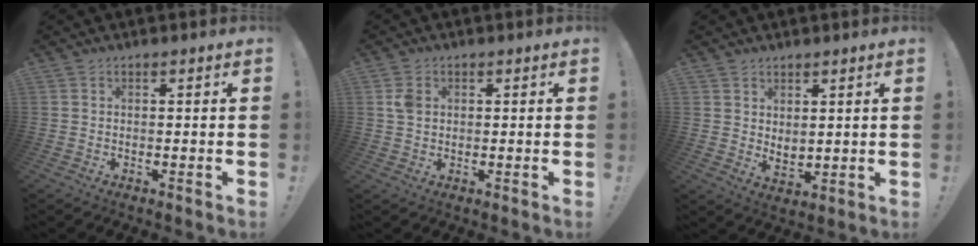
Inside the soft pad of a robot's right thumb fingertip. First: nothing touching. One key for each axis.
{"total": 3.3, "fx": 1.1, "fy": 2.5, "fz": 1.9, "tx": -0.023, "ty": 0.000, "tz": 0.017}
{"total": 4.1, "fx": 3.6, "fy": 1.8, "fz": 0.7, "tx": -0.010, "ty": -0.026, "tz": 0.066}